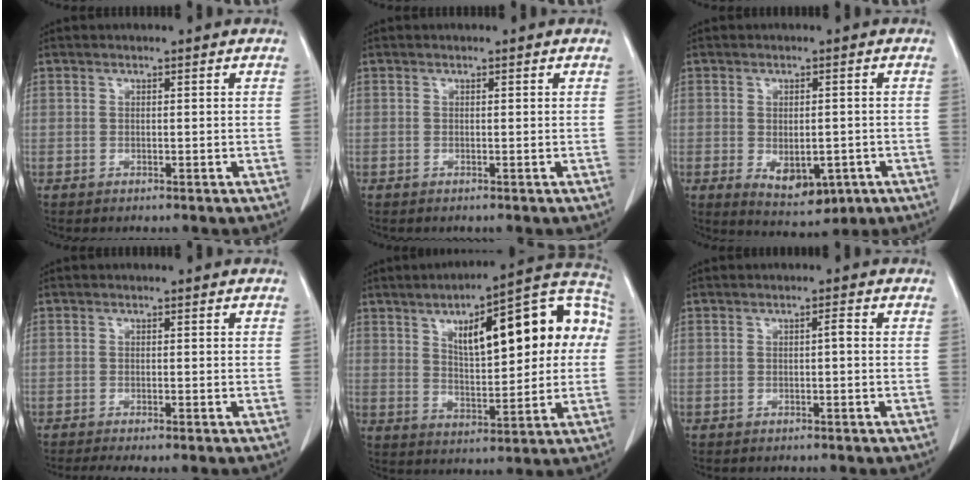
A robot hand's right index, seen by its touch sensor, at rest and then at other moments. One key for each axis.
{"total": 0.0}
{"total": 7.8, "fx": -2.8, "fy": 4.1, "fz": 6.0, "tx": -0.088, "ty": -0.011, "tz": -0.027}
{"total": 3.4, "fx": -2.7, "fy": 0.2, "fz": 2.0, "tx": -0.033, "ty": -0.007, "tz": -0.043}
{"total": 20.6, "fx": 4.9, "fy": 6.3, "fz": 19.0, "tx": -0.271, "ty": 0.041, "tz": 0.069}
{"total": 1.0, "fx": -0.1, "fy": 0.1, "fz": 1.0, "tx": -0.010, "ty": 0.005, "tz": -0.002}